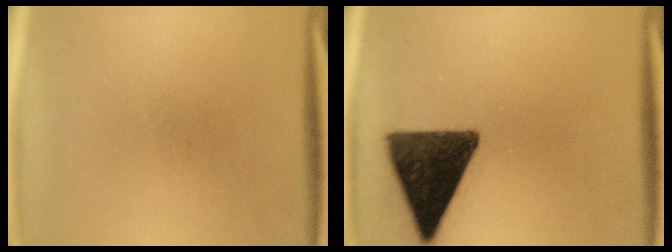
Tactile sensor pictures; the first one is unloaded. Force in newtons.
{"total": 14.1}